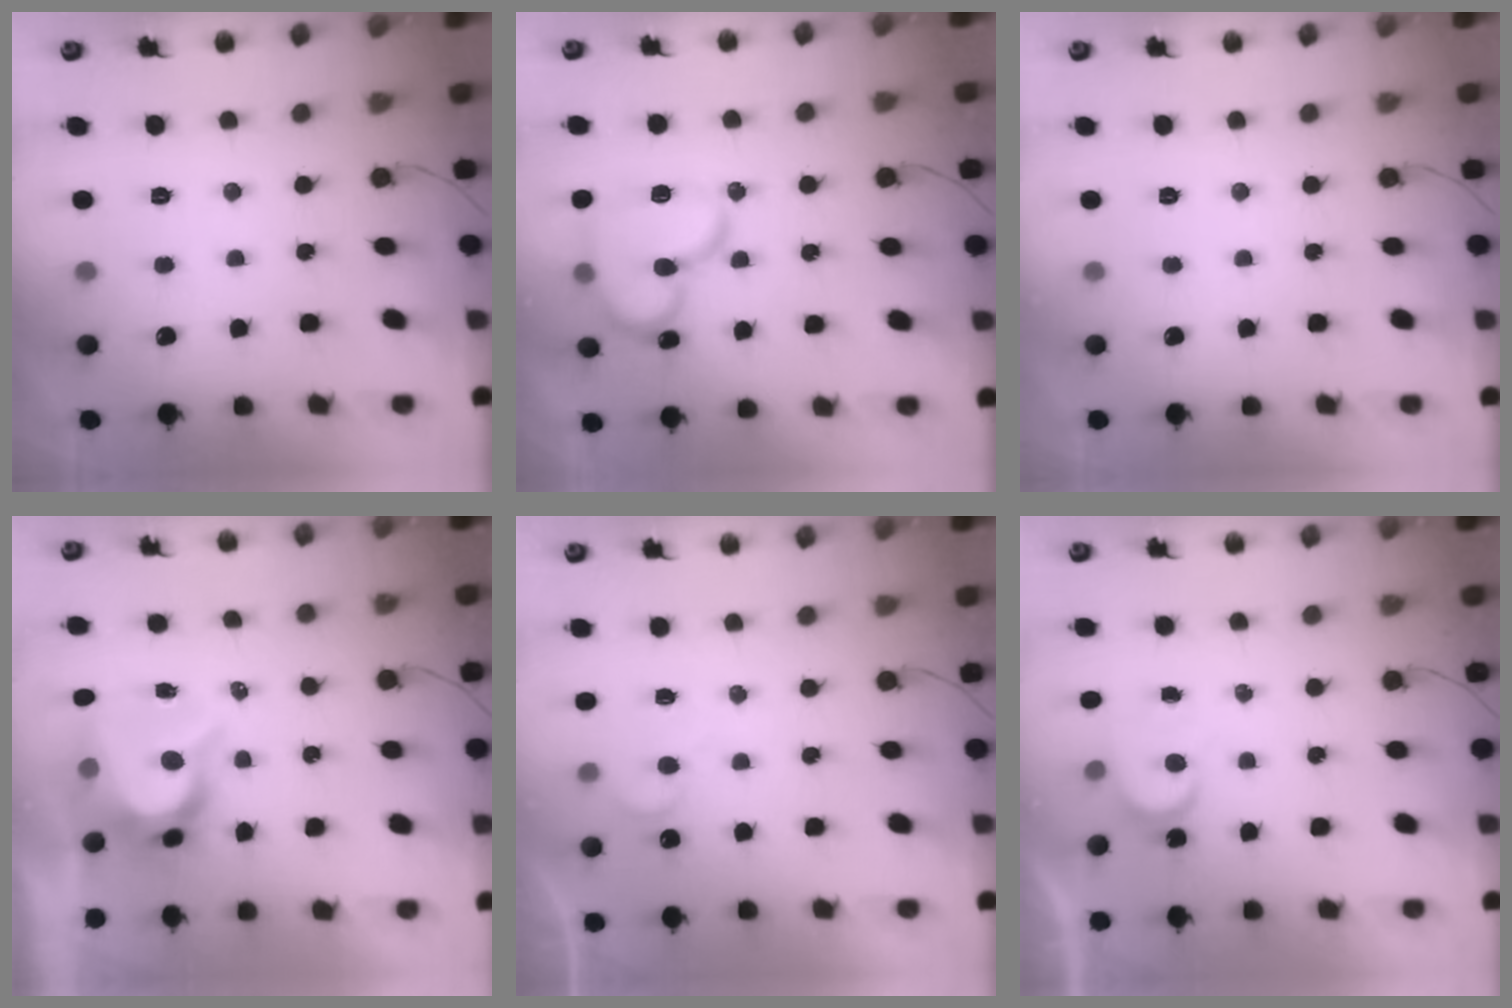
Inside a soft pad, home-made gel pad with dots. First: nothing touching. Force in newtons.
{"total": 17.4, "press": 17.3, "slide": 1.8}
{"total": 0.0}
{"total": 8.0, "press": 7.9, "slide": 0.7}
{"total": 5.7, "press": 5.7, "slide": 0.2}
{"total": 3.5, "press": 3.5, "slide": 0.3}